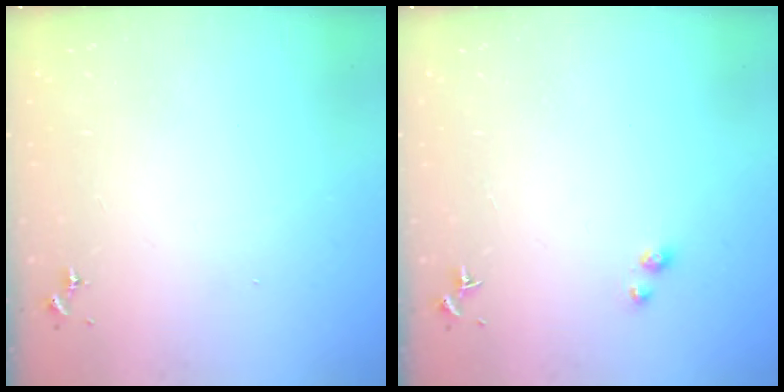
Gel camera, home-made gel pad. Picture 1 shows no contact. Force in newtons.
{"total": 2.9, "press": 2.9, "slide": 0.2}